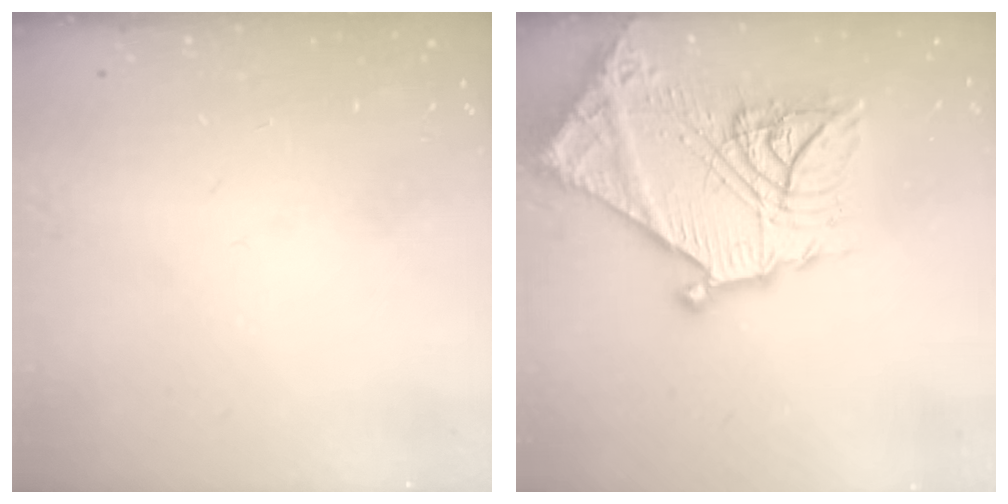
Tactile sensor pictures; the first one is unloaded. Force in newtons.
{"total": 28.8, "press": 28.7, "slide": 2.7}